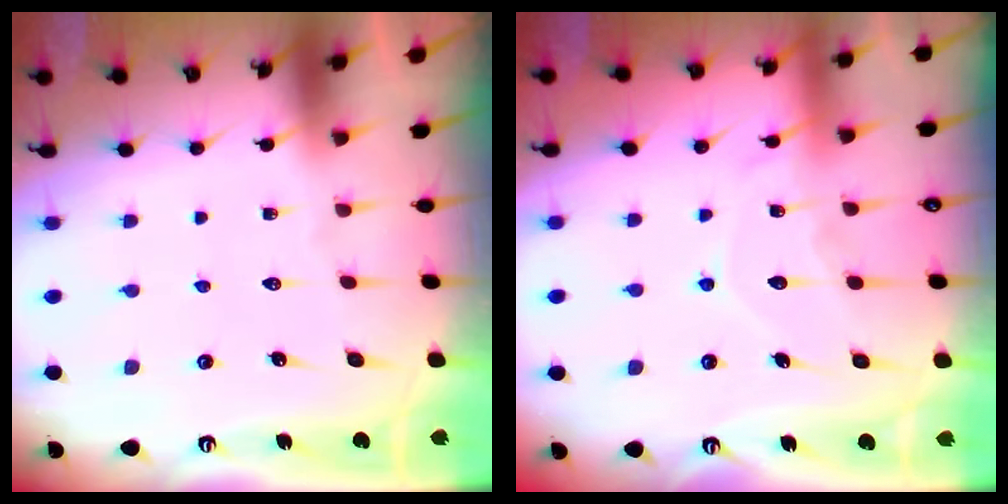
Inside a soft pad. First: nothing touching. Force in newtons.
{"total": 10.3, "press": 10.3, "slide": 0.9}